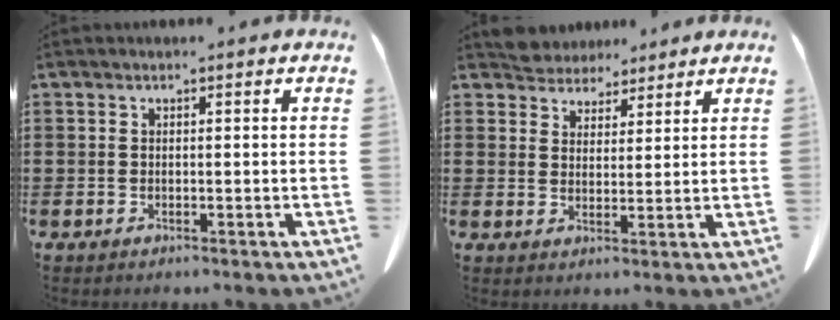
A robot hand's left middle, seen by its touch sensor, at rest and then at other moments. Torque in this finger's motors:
{"motor_torque": [0.32, 0.01, 0.08, -0.03]}